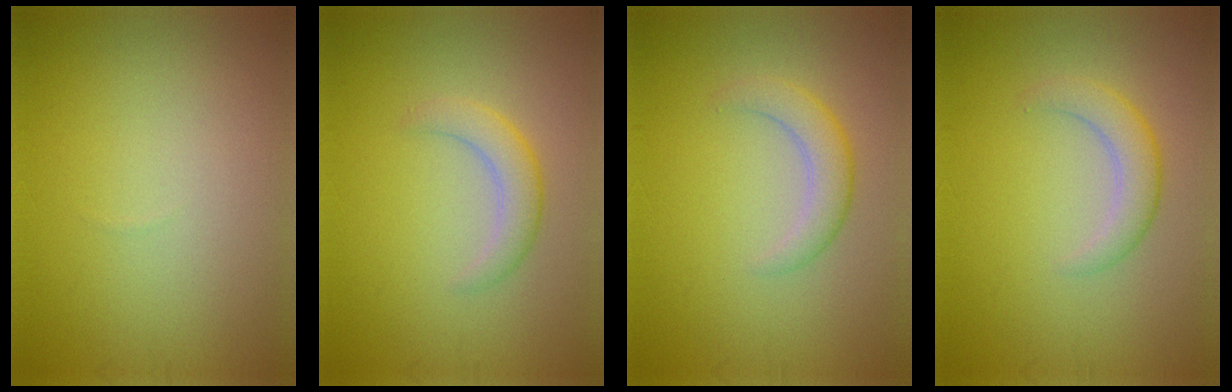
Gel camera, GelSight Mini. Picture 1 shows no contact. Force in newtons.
{"total": 2.6, "press": 2.5, "slide": 0.3}
{"total": 2.1, "press": 2.0, "slide": 0.2}
{"total": 2.1, "press": 2.0, "slide": 0.2}